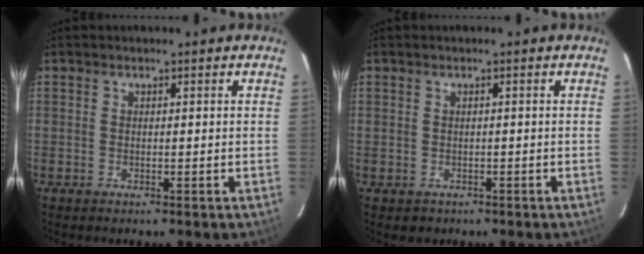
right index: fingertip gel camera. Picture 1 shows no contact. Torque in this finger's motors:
{"motor_torque": [-0.79, -0.56, -0.59, -0.21]}